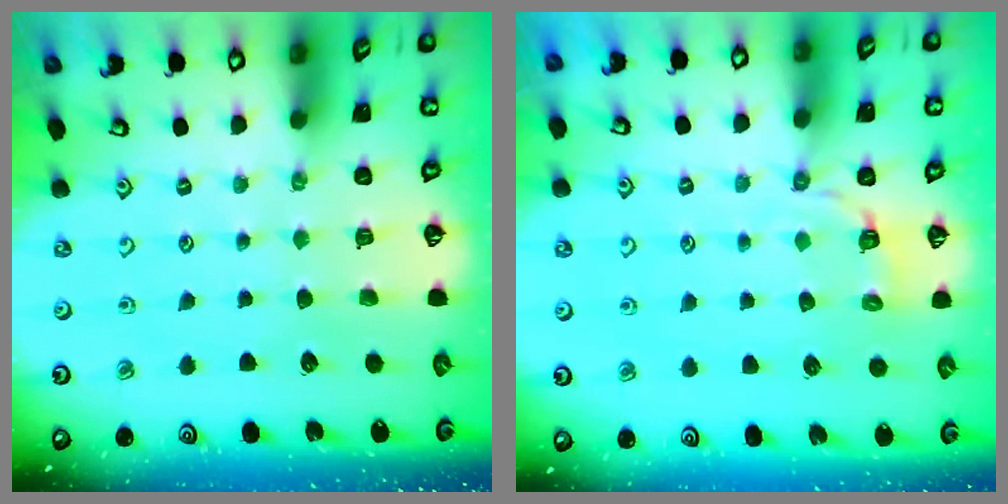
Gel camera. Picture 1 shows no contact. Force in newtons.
{"total": 3.0, "press": 1.6, "slide": 2.5}